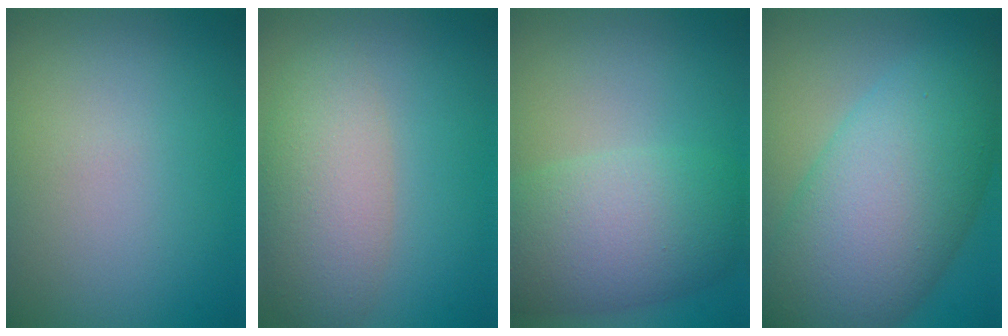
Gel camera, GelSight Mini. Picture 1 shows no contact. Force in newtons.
{"total": 5.0, "press": 5.0, "slide": 0.3}
{"total": 7.6, "press": 7.6, "slide": 0.1}
{"total": 11.8, "press": 11.8, "slide": 0.6}